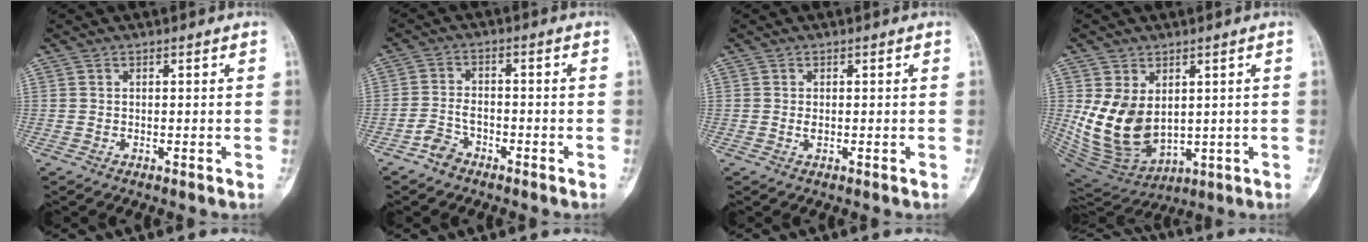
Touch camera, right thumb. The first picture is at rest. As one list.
[{"total": 4.0, "force": [-2.9, 2.3, 1.6], "torque": [-0.028, 0.022, -0.054]}, {"total": 0.9, "force": [-0.2, 0.4, 0.7], "torque": [-0.013, -0.001, -0.005]}, {"total": 13.9, "force": [1.4, 9.6, 9.9], "torque": [-0.156, -0.020, 0.057]}]